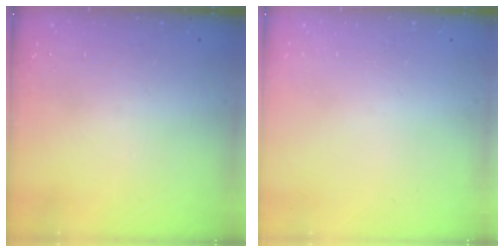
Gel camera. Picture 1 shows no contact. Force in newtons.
{"total": 0.0}